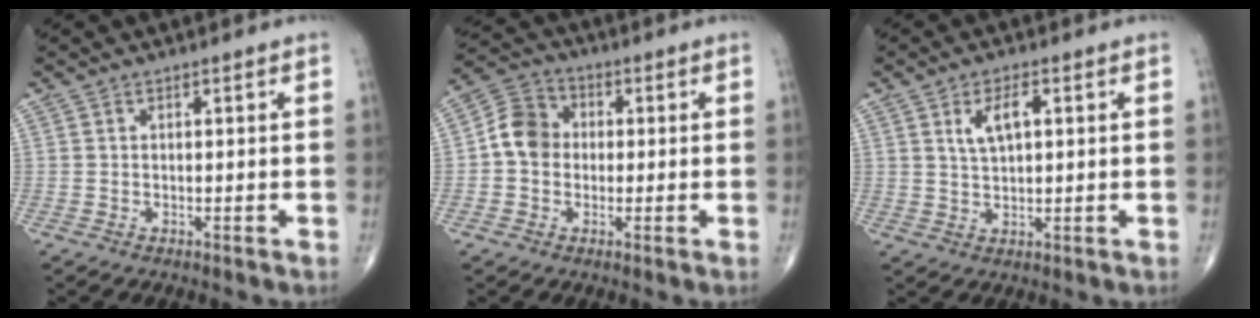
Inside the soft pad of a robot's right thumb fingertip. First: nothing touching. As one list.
[{"total": 6.7, "force": [-0.2, 5.7, 3.5], "torque": [-0.050, 0.022, -0.017]}, {"total": 4.9, "force": [1.6, 2.1, 4.2], "torque": [-0.076, 0.001, 0.031]}]